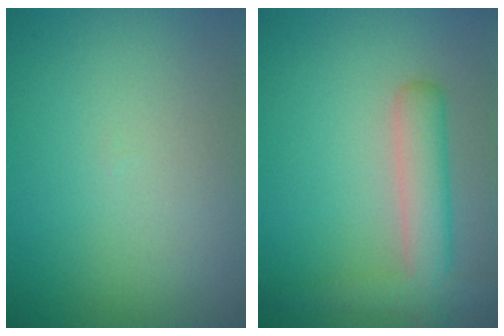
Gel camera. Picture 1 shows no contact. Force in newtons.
{"total": 4.3, "press": 4.3, "slide": 0.2}